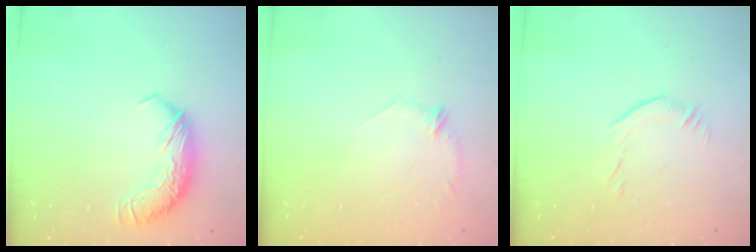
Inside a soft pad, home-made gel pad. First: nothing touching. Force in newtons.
{"total": 6.8, "press": 6.8, "slide": 0.8}
{"total": 5.7, "press": 5.6, "slide": 1.2}